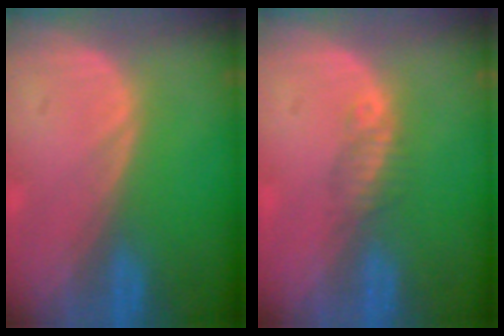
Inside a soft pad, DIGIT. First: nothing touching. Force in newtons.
{"total": 1.8, "press": 1.6, "slide": 0.8}